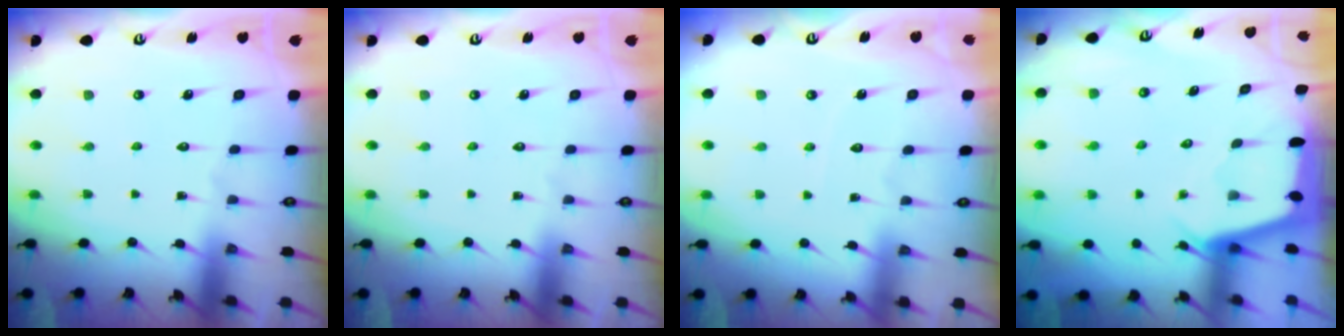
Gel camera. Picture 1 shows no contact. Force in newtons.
{"total": 0.0}
{"total": 2.6, "press": 2.6, "slide": 0.4}
{"total": 2.2, "press": 2.2, "slide": 0.3}